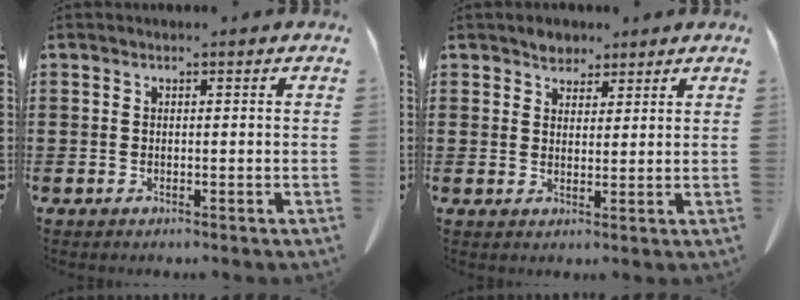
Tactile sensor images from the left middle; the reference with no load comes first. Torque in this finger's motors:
{"motor_torque": [1.14, 1.00, 0.07, 0.02]}